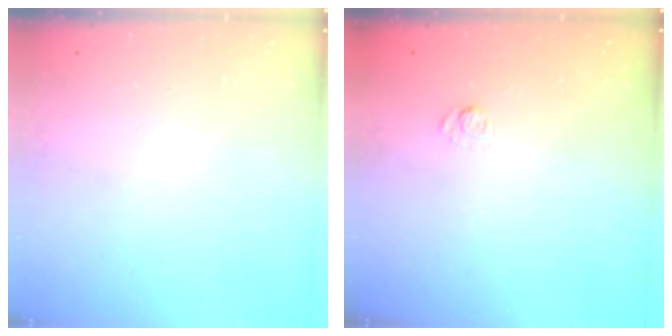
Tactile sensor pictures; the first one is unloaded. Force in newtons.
{"total": 2.9, "press": 2.5, "slide": 1.5}